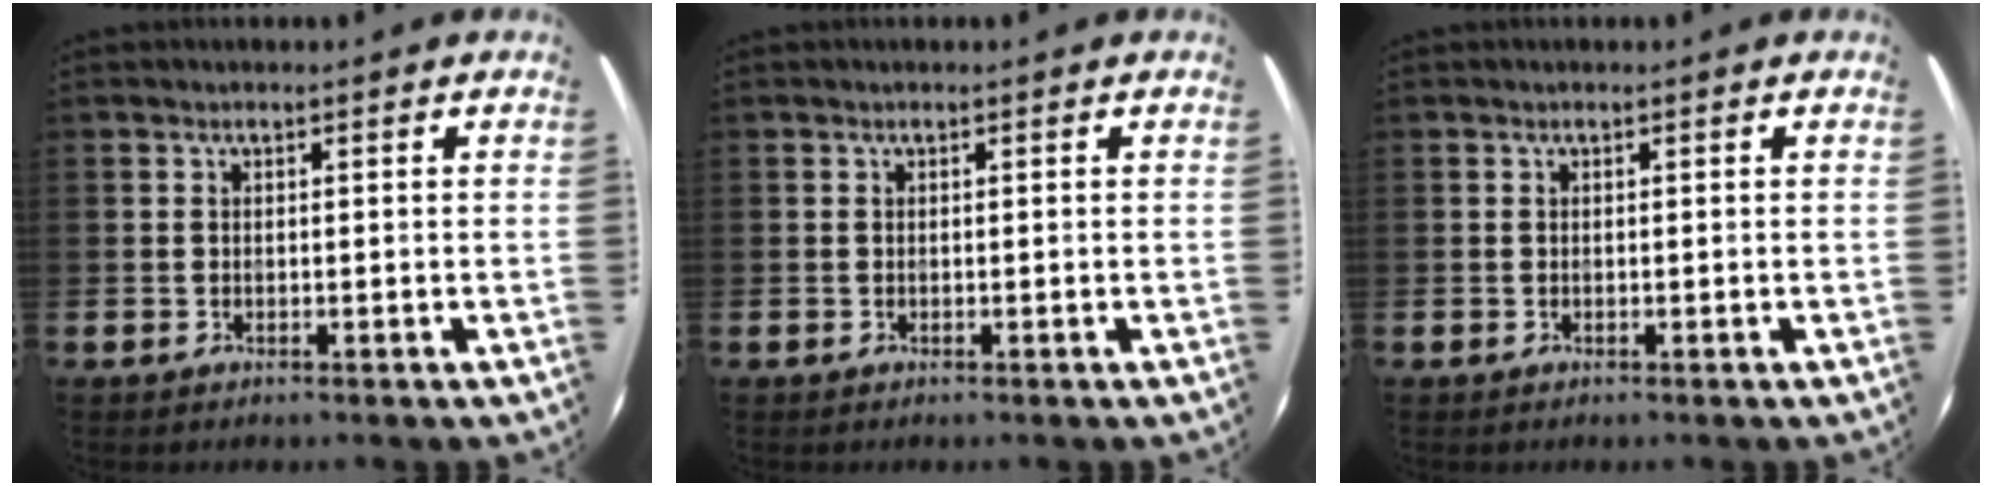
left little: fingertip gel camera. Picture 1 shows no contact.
{"total": 0.0}
{"total": 0.0}